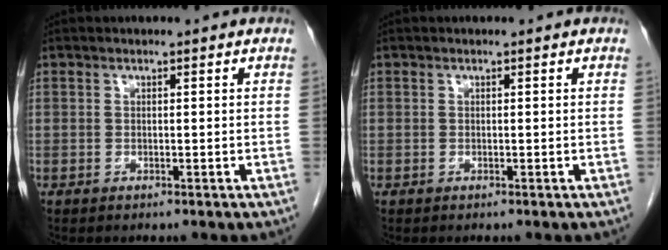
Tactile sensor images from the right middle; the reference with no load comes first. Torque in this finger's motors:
{"motor_torque": [0.24, -0.54, 0.05, 0.04]}